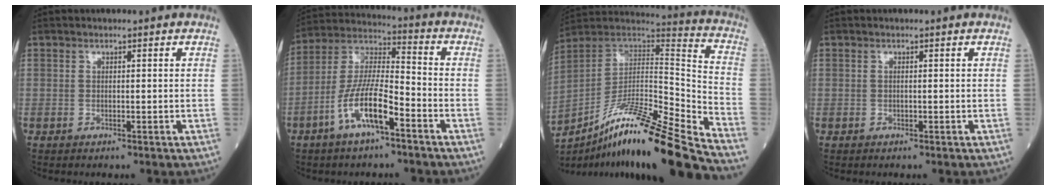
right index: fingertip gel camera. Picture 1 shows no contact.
{"total": 11.3, "force": [-5.5, 2.5, 9.6], "torque": [-0.200, 0.005, -0.107]}
{"total": 24.8, "force": [-18.5, 0.1, 16.5], "torque": [-0.246, -0.011, -0.326]}
{"total": 0.0}